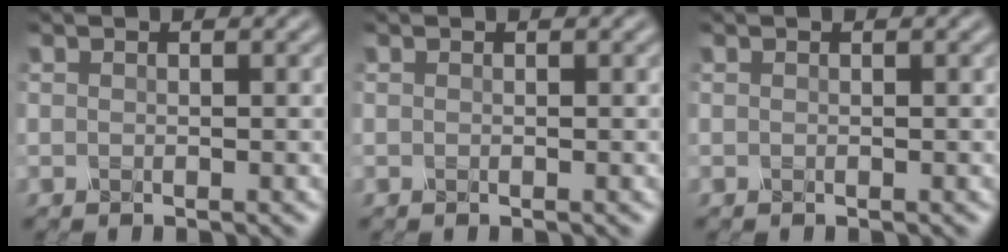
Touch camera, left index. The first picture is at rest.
{"total": 0.0}
{"total": 0.0}